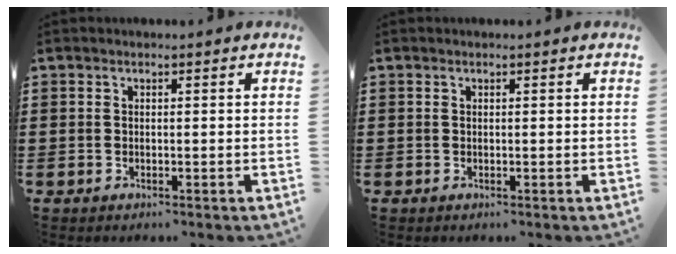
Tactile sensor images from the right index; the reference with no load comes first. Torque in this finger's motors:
{"motor_torque": [0.00, 0.00, 0.01, 0.00]}